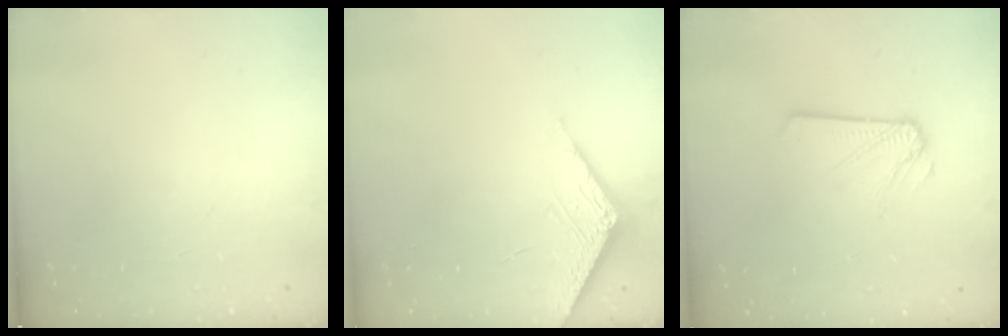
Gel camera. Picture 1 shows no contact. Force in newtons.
{"total": 3.6, "press": 3.6, "slide": 0.3}
{"total": 2.5, "press": 2.5, "slide": 0.1}